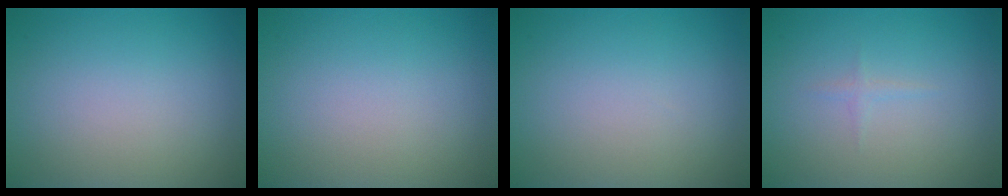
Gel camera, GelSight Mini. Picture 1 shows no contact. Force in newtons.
{"total": 0.0}
{"total": 0.0}
{"total": 0.6, "press": 0.6, "slide": 0.1}